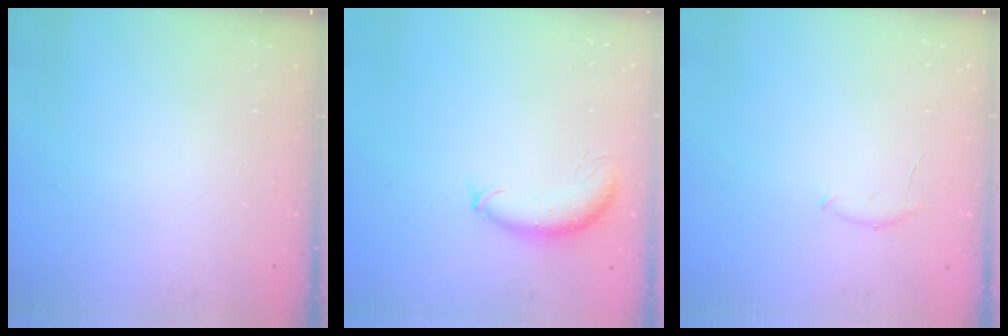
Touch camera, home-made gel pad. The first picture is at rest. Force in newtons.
{"total": 8.7, "press": 8.6, "slide": 1.2}
{"total": 6.1, "press": 6.0, "slide": 1.1}